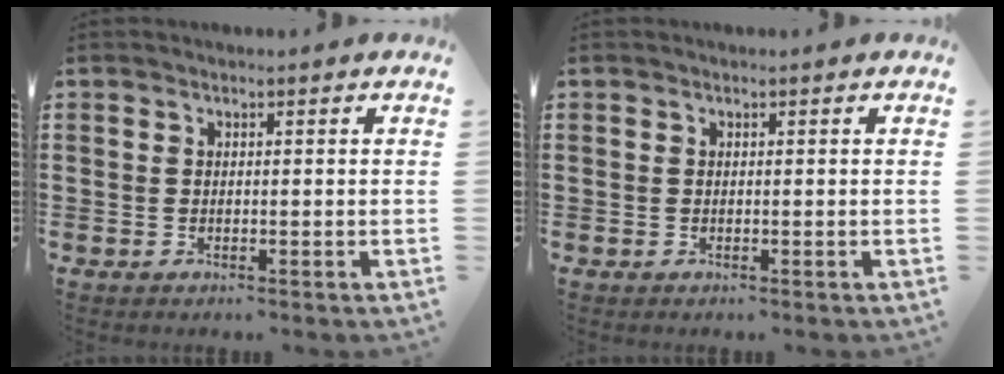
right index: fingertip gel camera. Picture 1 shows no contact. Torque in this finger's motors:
{"motor_torque": [0.00, 0.01, 0.00, 0.00]}